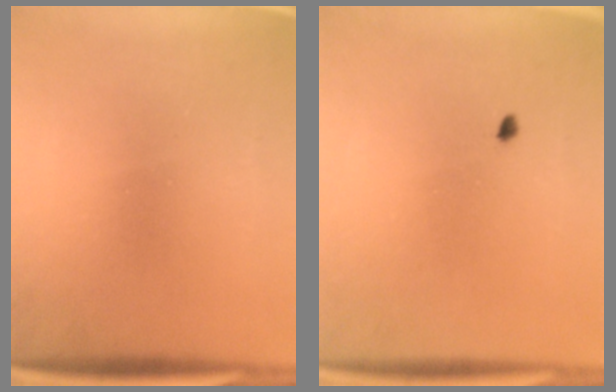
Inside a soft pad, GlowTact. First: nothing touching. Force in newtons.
{"total": 0.6}